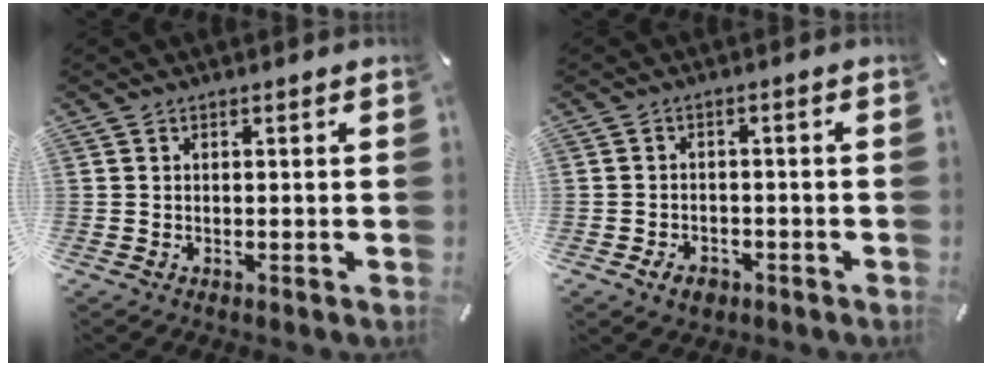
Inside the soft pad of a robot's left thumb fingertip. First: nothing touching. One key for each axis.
{"total": 4.0, "fx": -2.1, "fy": 2.8, "fz": 1.9, "tx": -0.036, "ty": 0.009, "tz": -0.040}